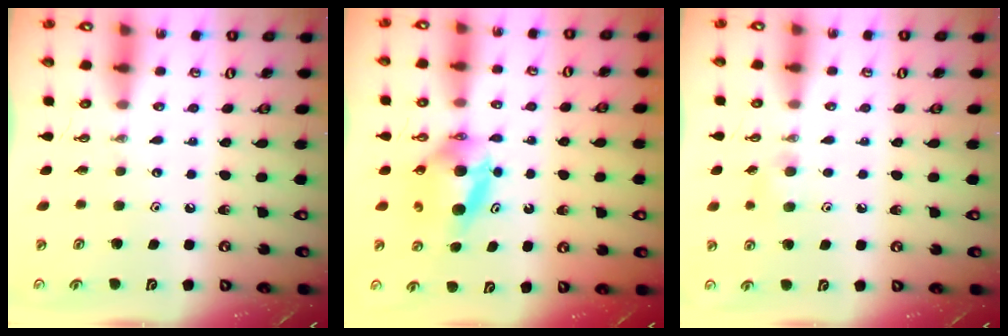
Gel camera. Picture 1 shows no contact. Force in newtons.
{"total": 6.9, "press": 6.2, "slide": 3.1}
{"total": 5.2, "press": 4.9, "slide": 1.7}